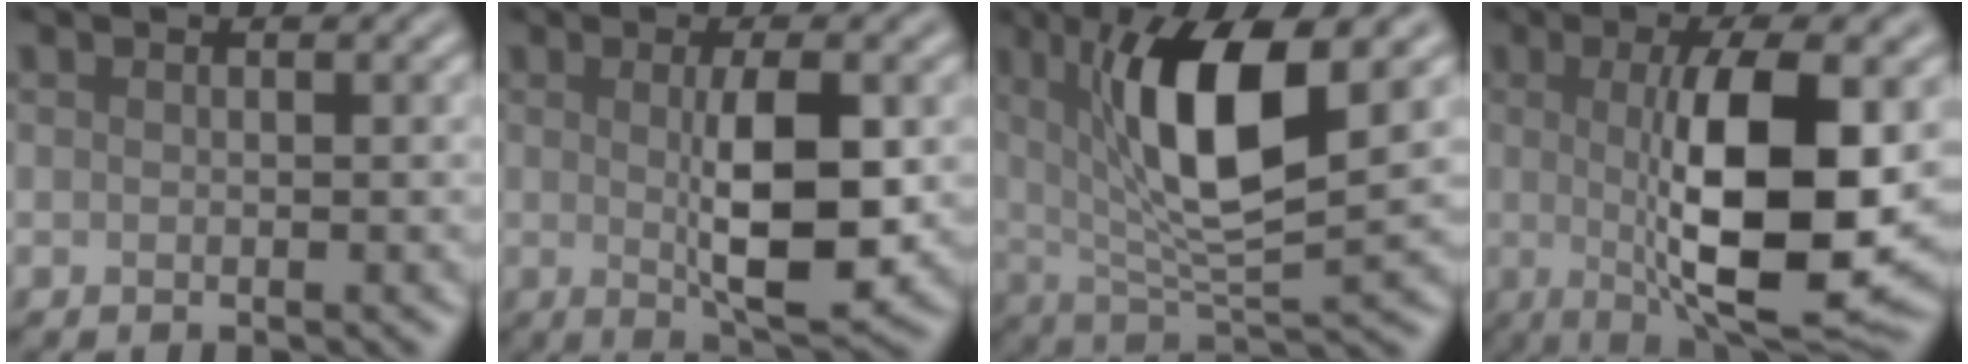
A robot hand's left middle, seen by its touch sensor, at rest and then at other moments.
{"total": 6.4, "force": [0.1, 1.6, 6.2], "torque": [-0.102, -0.005, 0.006]}
{"total": 9.6, "force": [2.7, 2.8, 8.7], "torque": [-0.148, -0.008, 0.049]}
{"total": 11.3, "force": [0.0, 3.2, 10.9], "torque": [-0.163, -0.010, 0.002]}